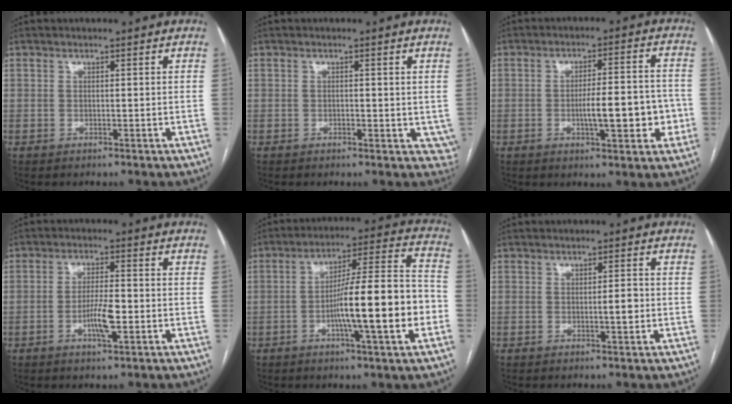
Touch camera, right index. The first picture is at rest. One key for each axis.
{"total": 2.9, "fx": 0.0, "fy": 2.0, "fz": 2.1, "tx": -0.012, "ty": 0.001, "tz": -0.002}
{"total": 9.3, "fx": -2.2, "fy": 2.3, "fz": 8.8, "tx": -0.131, "ty": 0.016, "tz": -0.029}
{"total": 5.4, "fx": -1.7, "fy": 1.0, "fz": 5.0, "tx": -0.095, "ty": -0.001, "tz": -0.029}
{"total": 16.7, "fx": -4.3, "fy": 0.9, "fz": 16.1, "tx": -0.251, "ty": 0.012, "tz": -0.067}
{"total": 2.4, "fx": -0.4, "fy": 0.4, "fz": 2.3, "tx": -0.036, "ty": 0.002, "tz": -0.007}